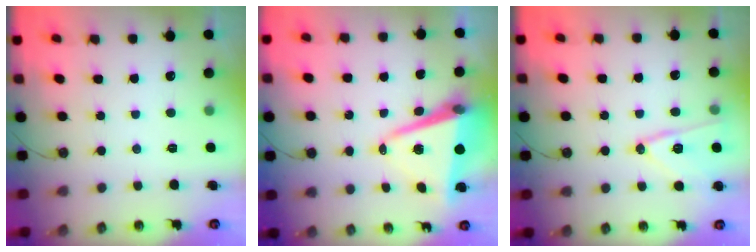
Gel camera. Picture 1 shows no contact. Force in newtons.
{"total": 11.8, "press": 11.3, "slide": 3.2}
{"total": 13.2, "press": 13.1, "slide": 1.4}